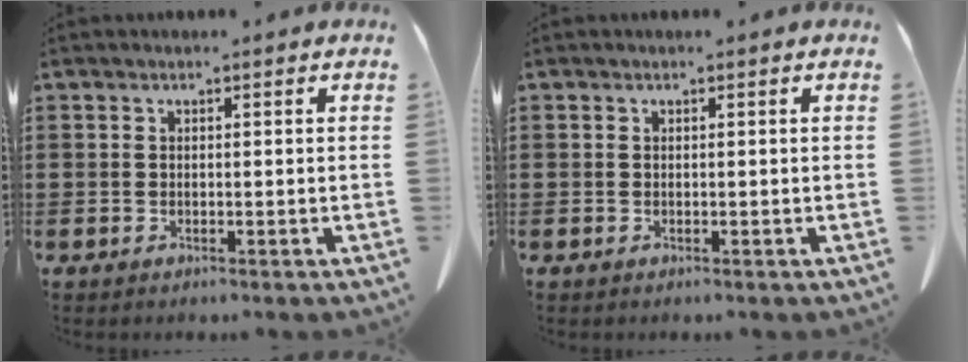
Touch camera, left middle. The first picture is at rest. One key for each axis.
{"total": 0.0}